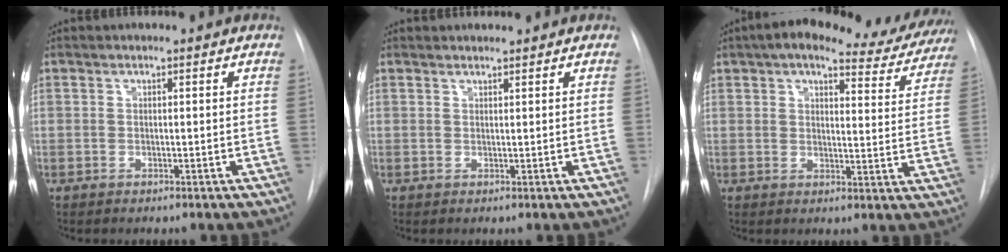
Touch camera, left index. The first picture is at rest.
{"total": 1.3, "force": [1.3, 0.1, 0.0], "torque": [-0.006, 0.012, 0.025]}
{"total": 17.3, "force": [15.1, 4.5, 7.2], "torque": [-0.090, 0.002, 0.176]}